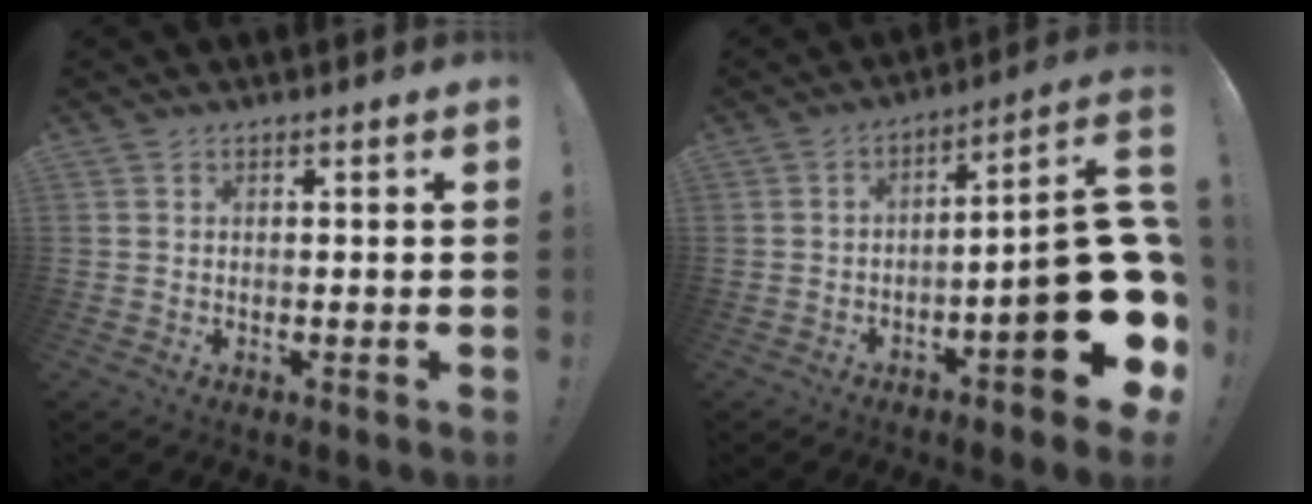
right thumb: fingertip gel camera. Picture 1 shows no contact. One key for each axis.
{"total": 19.7, "fx": -6.3, "fy": 4.9, "fz": 18.0, "tx": -0.237, "ty": 0.029, "tz": -0.094}